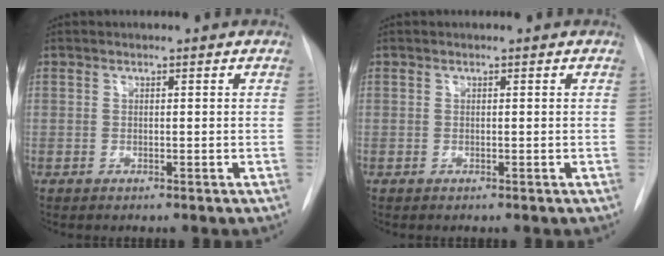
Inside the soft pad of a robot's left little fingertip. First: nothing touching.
{"total": 0.0}